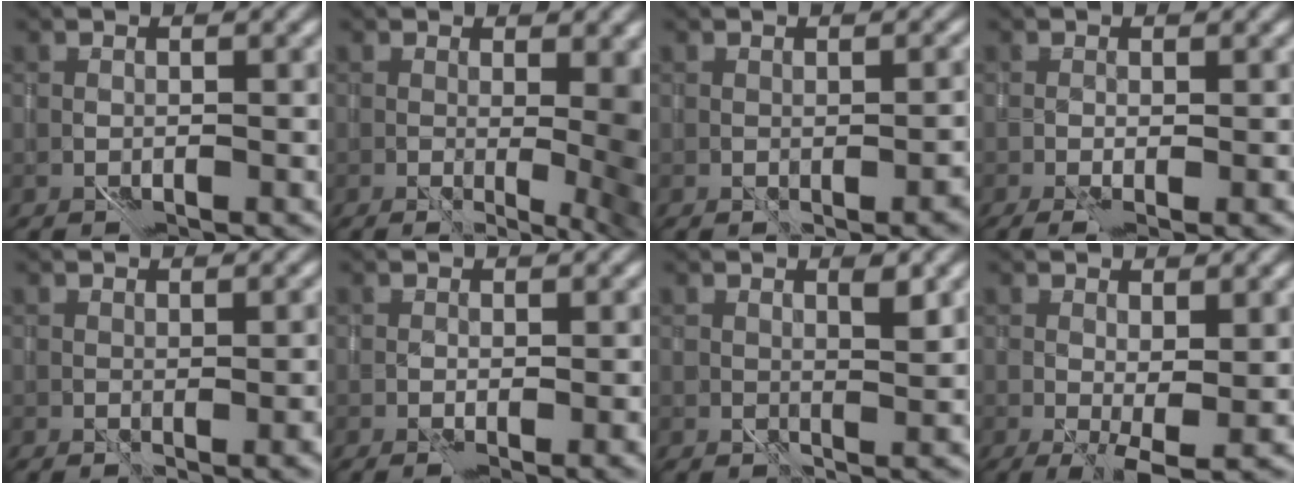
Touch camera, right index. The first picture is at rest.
{"total": 8.6, "force": [0.8, 3.2, 8.0], "torque": [-0.046, 0.004, 0.026]}
{"total": 1.7, "force": [0.1, 0.3, 1.7], "torque": [-0.022, 0.005, 0.010]}
{"total": 3.3, "force": [-1.4, 0.7, 2.9], "torque": [-0.046, -0.006, -0.010]}
{"total": 1.9, "force": [0.4, 0.3, 1.8], "torque": [-0.023, 0.001, 0.018]}
{"total": 2.4, "force": [-0.7, 0.6, 2.3], "torque": [-0.035, -0.004, 0.001]}
{"total": 2.1, "force": [2.0, -0.2, 0.8], "torque": [-0.010, 0.004, 0.034]}
{"total": 2.1, "force": [0.8, 0.1, 1.9], "torque": [-0.038, -0.001, 0.018]}